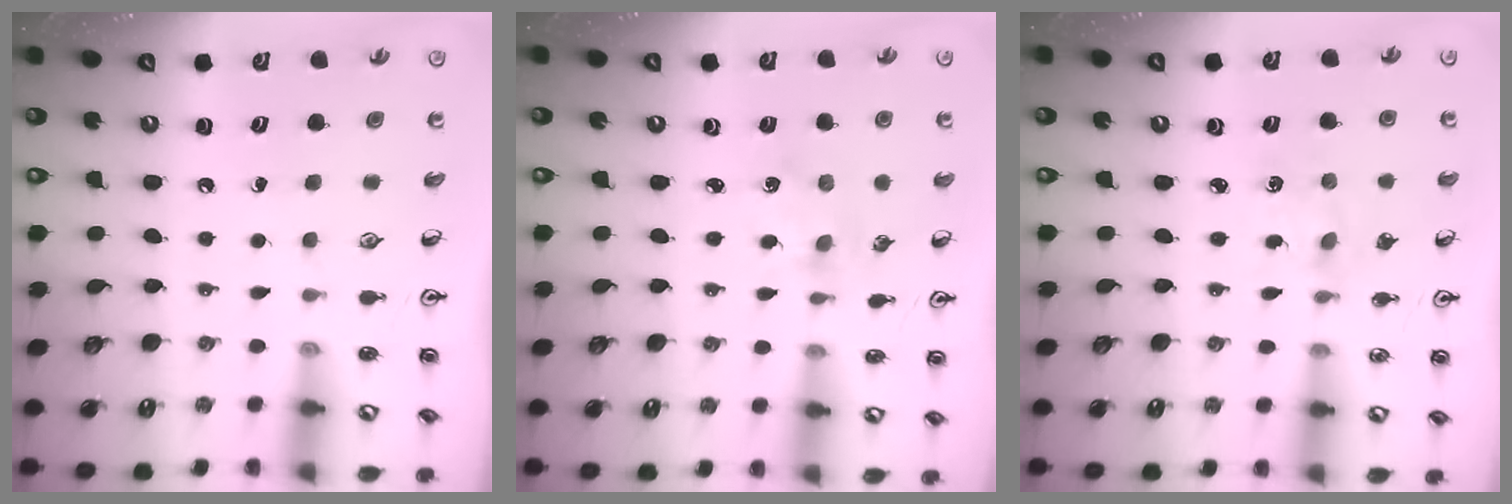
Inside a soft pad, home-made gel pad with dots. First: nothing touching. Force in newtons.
{"total": 1.0, "press": 1.0, "slide": 0.2}
{"total": 2.7, "press": 2.7, "slide": 0.4}